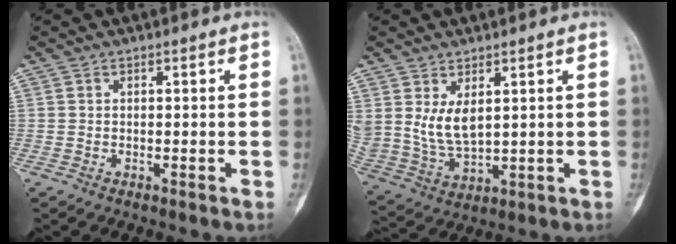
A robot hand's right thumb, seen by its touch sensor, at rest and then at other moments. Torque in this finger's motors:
{"motor_torque": [-0.82, 1.11, 0.79, 0.51, 0.00]}